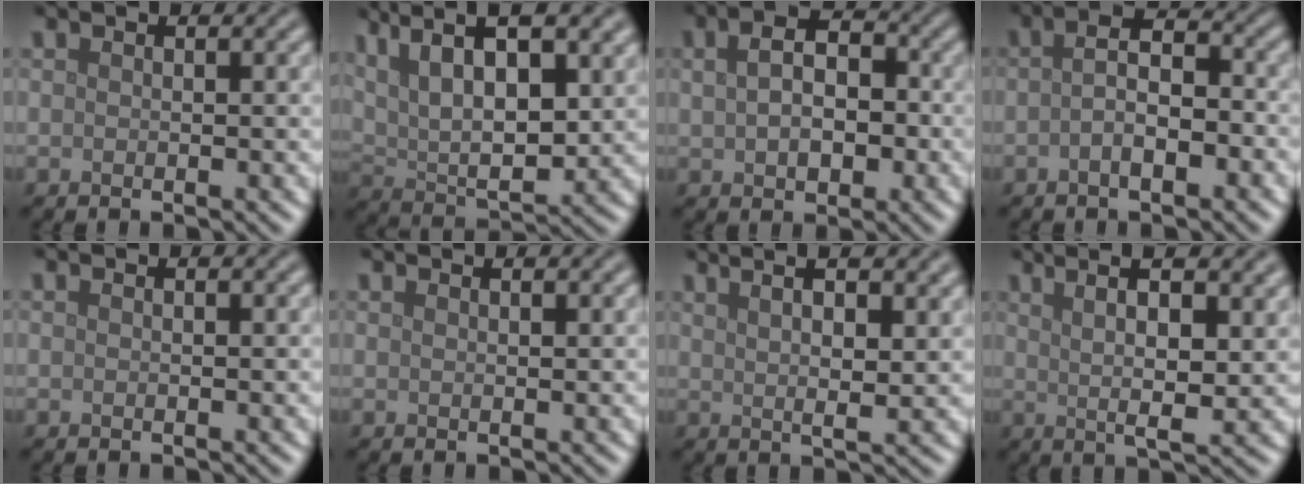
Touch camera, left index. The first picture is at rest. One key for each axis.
{"total": 11.7, "fx": 5.9, "fy": 4.6, "fz": 9.0, "tx": -0.160, "ty": 0.012, "tz": 0.088}
{"total": 5.6, "fx": 0.7, "fy": 3.7, "fz": 4.2, "tx": -0.069, "ty": 0.012, "tz": 0.008}
{"total": 3.9, "fx": -1.0, "fy": 1.5, "fz": 3.4, "tx": -0.060, "ty": 0.004, "tz": -0.023}
{"total": 0.0}
{"total": 1.1, "fx": 0.9, "fy": 0.2, "fz": 0.5, "tx": -0.006, "ty": 0.000, "tz": 0.010}
{"total": 9.0, "fx": 5.0, "fy": 3.2, "fz": 6.7, "tx": -0.067, "ty": 0.033, "tz": 0.053}
{"total": 9.2, "fx": 4.3, "fy": 2.8, "fz": 7.6, "tx": -0.093, "ty": 0.021, "tz": 0.046}